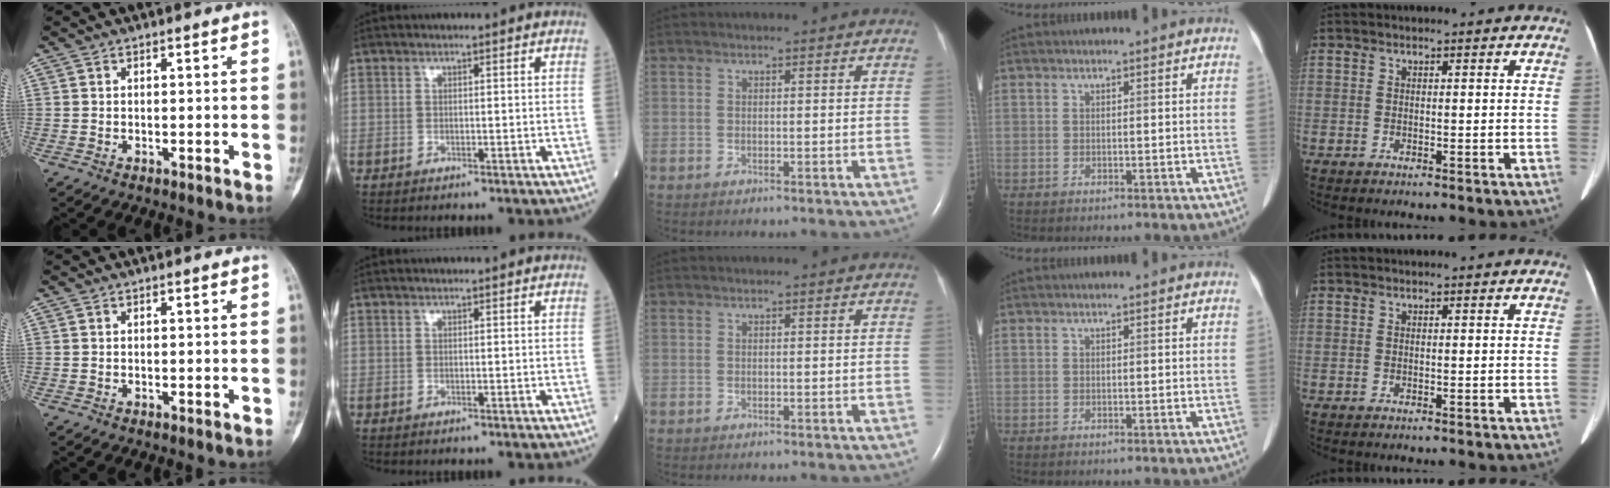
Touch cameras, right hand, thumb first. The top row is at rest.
{}